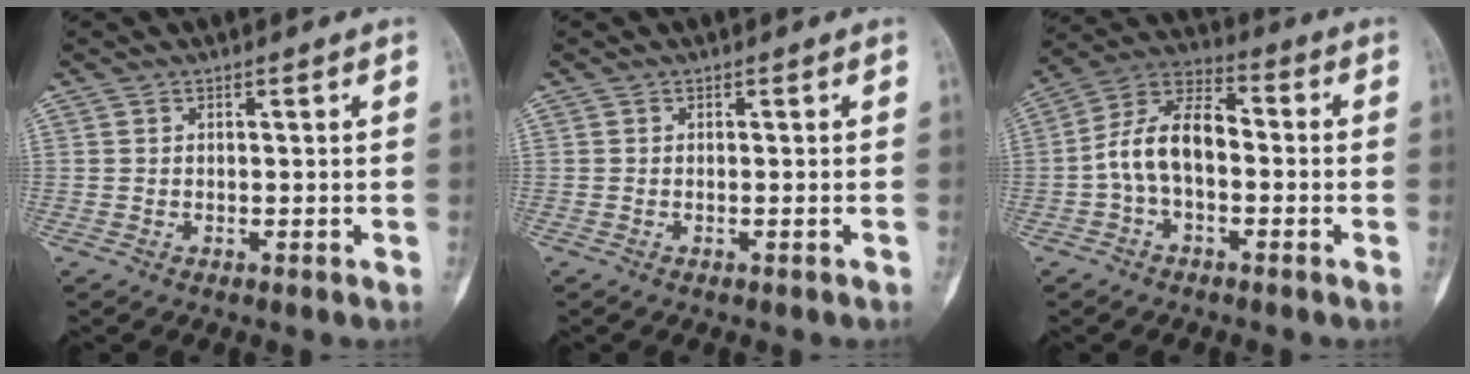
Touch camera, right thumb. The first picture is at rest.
{"total": 0.0}
{"total": 11.4, "force": [-1.4, 6.8, 9.1], "torque": [-0.155, 0.040, -0.039]}